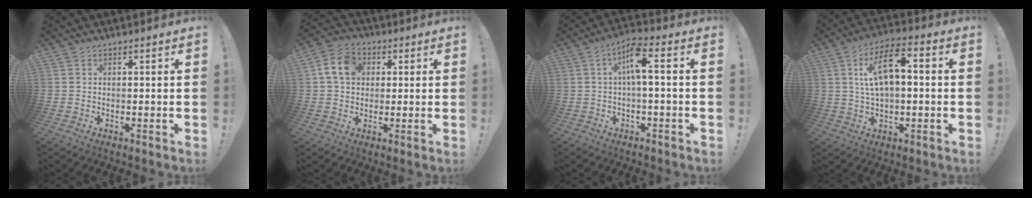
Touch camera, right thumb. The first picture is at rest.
{"total": 9.9, "force": [2.4, 7.7, 5.7], "torque": [-0.094, 0.016, 0.051]}
{"total": 8.0, "force": [0.9, 1.9, 7.7], "torque": [-0.134, 0.005, 0.012]}
{"total": 12.1, "force": [2.1, 6.1, 10.3], "torque": [-0.163, 0.007, 0.038]}